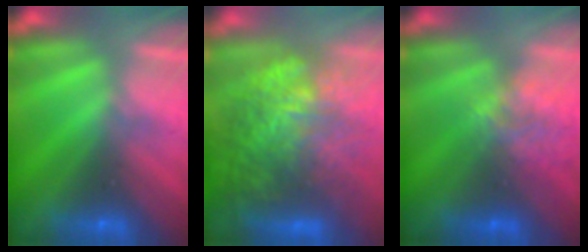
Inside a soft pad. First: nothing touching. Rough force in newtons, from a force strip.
{"total": 6.9}
{"total": 4.7}